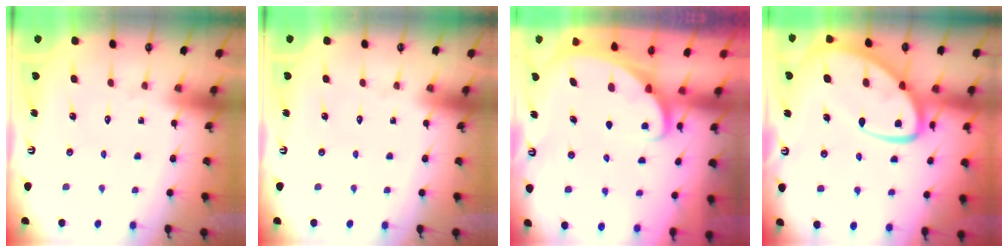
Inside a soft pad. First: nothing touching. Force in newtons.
{"total": 0.0}
{"total": 2.7, "press": 2.7, "slide": 0.2}
{"total": 17.0, "press": 16.9, "slide": 1.6}